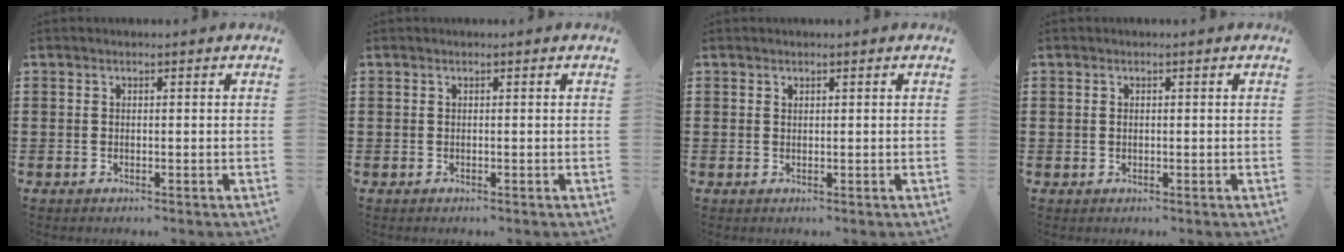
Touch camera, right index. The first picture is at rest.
{"total": 0.0}
{"total": 0.5, "force": [0.4, 0.3, 0.1], "torque": [-0.003, 0.002, 0.008]}
{"total": 0.6, "force": [0.1, 0.5, 0.2], "torque": [-0.006, 0.002, 0.002]}